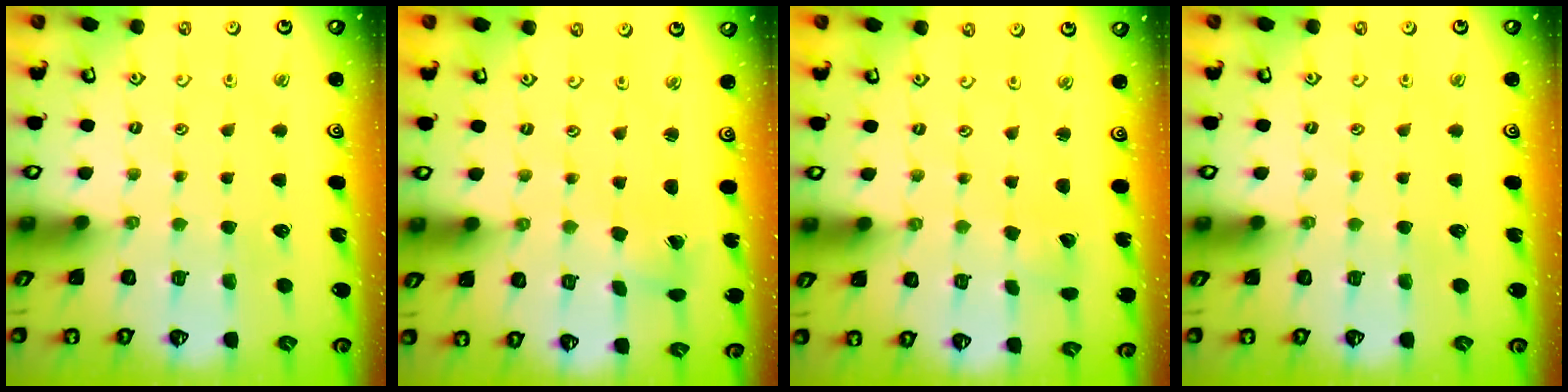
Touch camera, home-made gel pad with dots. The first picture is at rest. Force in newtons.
{"total": 1.6, "press": 1.5, "slide": 0.3}
{"total": 1.5, "press": 1.5, "slide": 0.2}
{"total": 0.0}